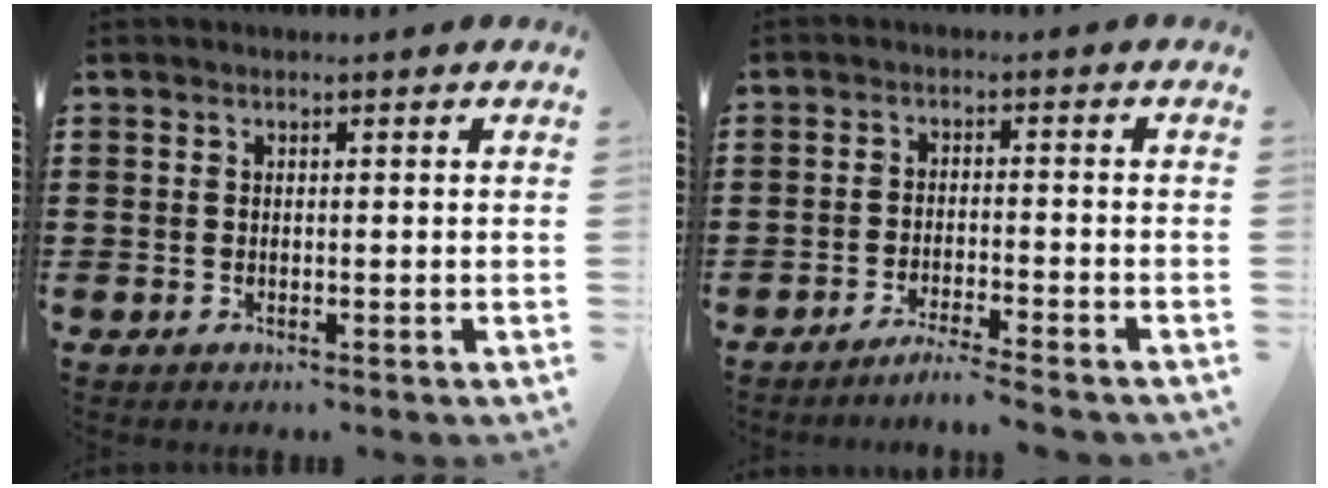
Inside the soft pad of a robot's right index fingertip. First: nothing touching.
{"total": 3.0, "force": [-2.8, -0.4, 1.0], "torque": [-0.018, 0.001, -0.056]}